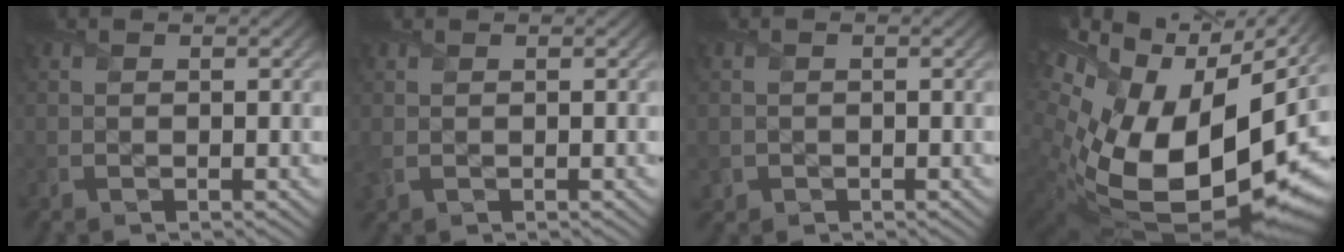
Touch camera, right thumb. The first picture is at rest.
{"total": 1.2, "force": [0.1, 0.8, 1.0], "torque": [-0.032, -0.002, 0.002]}
{"total": 1.1, "force": [-0.3, 1.1, 0.1], "torque": [0.003, -0.008, -0.010]}
{"total": 21.3, "force": [1.5, 12.5, 17.2], "torque": [-0.324, -0.048, 0.056]}